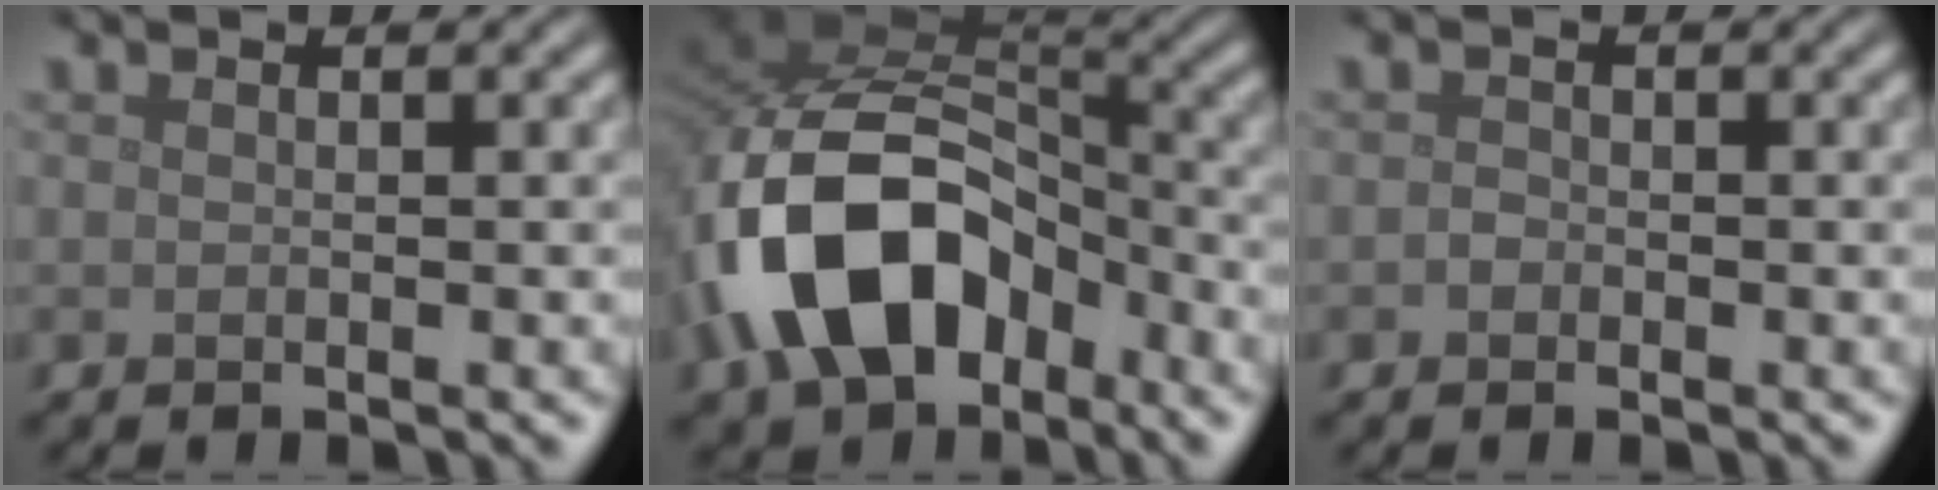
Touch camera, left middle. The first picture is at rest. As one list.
[{"total": 13.1, "force": [-5.3, 8.3, 8.6], "torque": [-0.169, 0.003, -0.104]}, {"total": 0.7, "force": [-0.3, 0.6, 0.2], "torque": [-0.003, -0.001, -0.009]}]